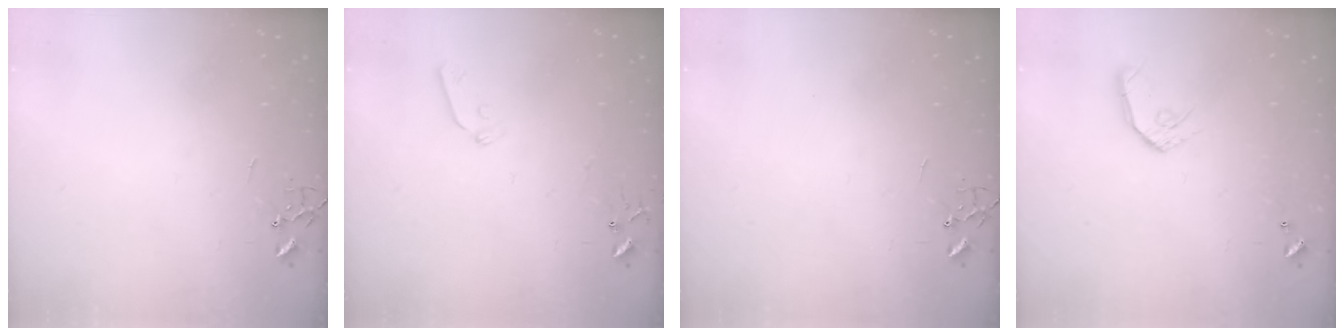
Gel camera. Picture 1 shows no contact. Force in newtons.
{"total": 5.9, "press": 5.8, "slide": 0.6}
{"total": 0.0}
{"total": 8.8, "press": 8.8, "slide": 0.6}